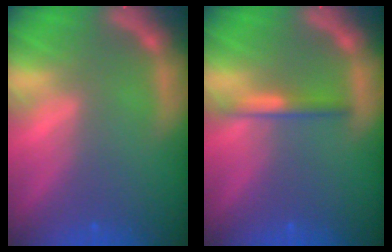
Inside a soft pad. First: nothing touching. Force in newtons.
{"total": 1.9}